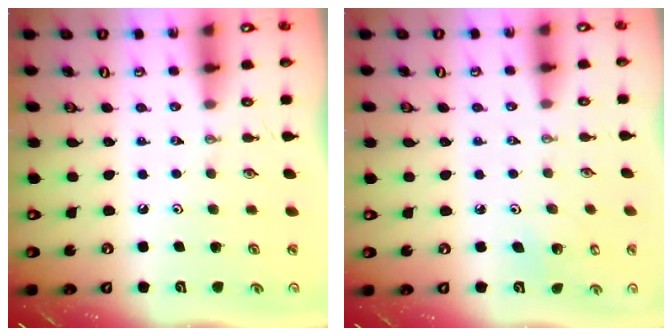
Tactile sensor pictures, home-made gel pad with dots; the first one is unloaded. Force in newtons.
{"total": 3.5, "press": 3.5, "slide": 0.3}